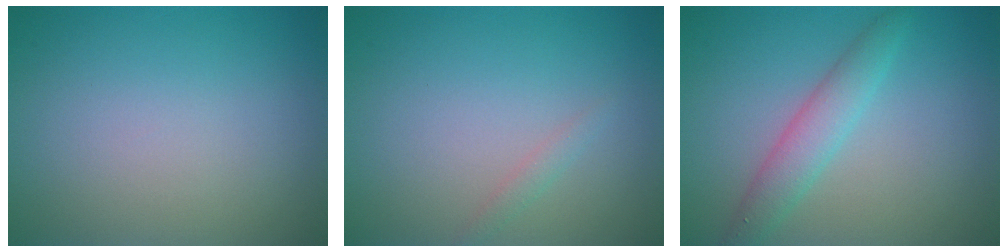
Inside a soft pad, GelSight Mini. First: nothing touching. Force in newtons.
{"total": 0.8, "press": 0.8, "slide": 0.0}
{"total": 2.9, "press": 2.9, "slide": 0.0}